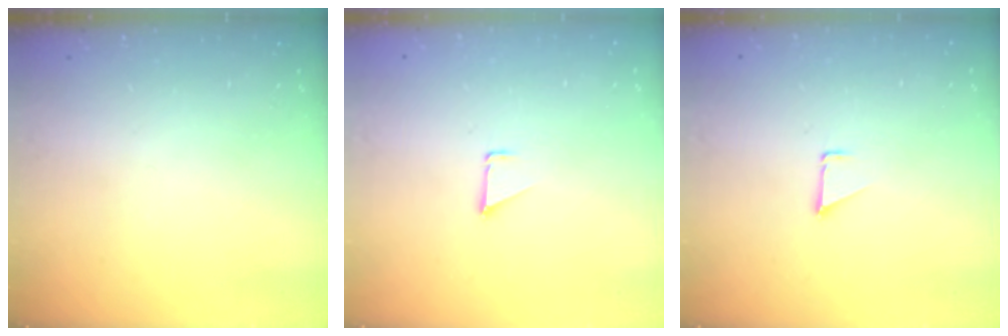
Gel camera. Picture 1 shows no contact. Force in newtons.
{"total": 0.7, "press": 0.7, "slide": 0.1}
{"total": 0.7, "press": 0.7, "slide": 0.1}